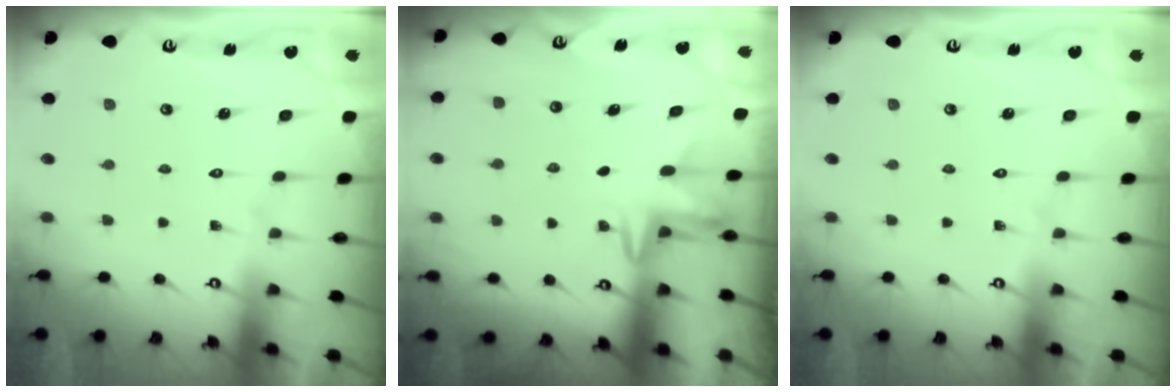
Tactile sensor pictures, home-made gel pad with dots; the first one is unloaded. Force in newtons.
{"total": 2.6, "press": 2.6, "slide": 0.4}
{"total": 0.0}